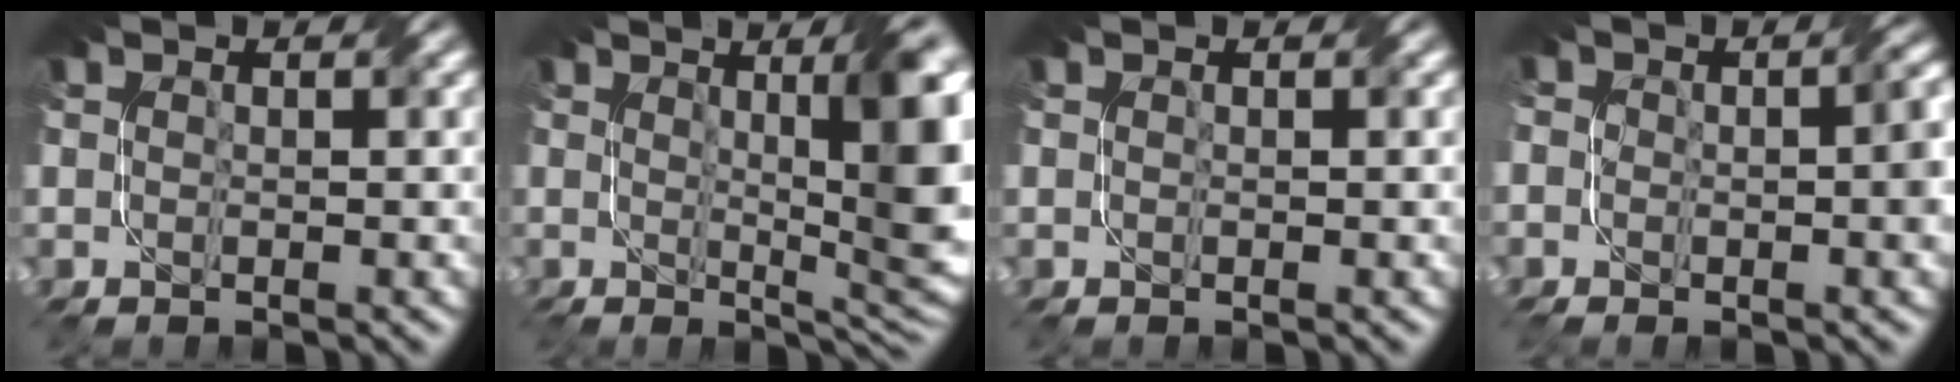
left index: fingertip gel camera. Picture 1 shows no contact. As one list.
[{"total": 11.4, "force": [1.9, 3.1, 10.8], "torque": [-0.113, 0.004, 0.026]}, {"total": 0.0}, {"total": 5.0, "force": [-0.6, 2.4, 4.4], "torque": [-0.054, -0.010, -0.008]}]